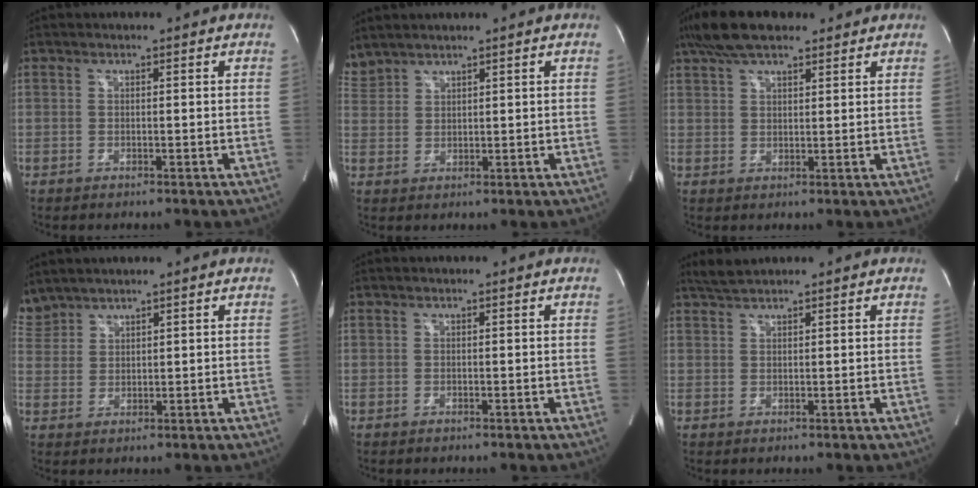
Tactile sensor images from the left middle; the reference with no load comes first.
{"total": 3.4, "force": [3.3, 0.5, 0.2], "torque": [-0.020, 0.019, 0.080]}
{"total": 9.1, "force": [6.9, 3.0, 5.2], "torque": [-0.101, 0.030, 0.121]}
{"total": 4.1, "force": [4.0, 0.8, 0.1], "torque": [-0.018, 0.018, 0.092]}
{"total": 0.0}
{"total": 2.4, "force": [2.3, 0.0, 0.7], "torque": [-0.021, 0.012, 0.048]}